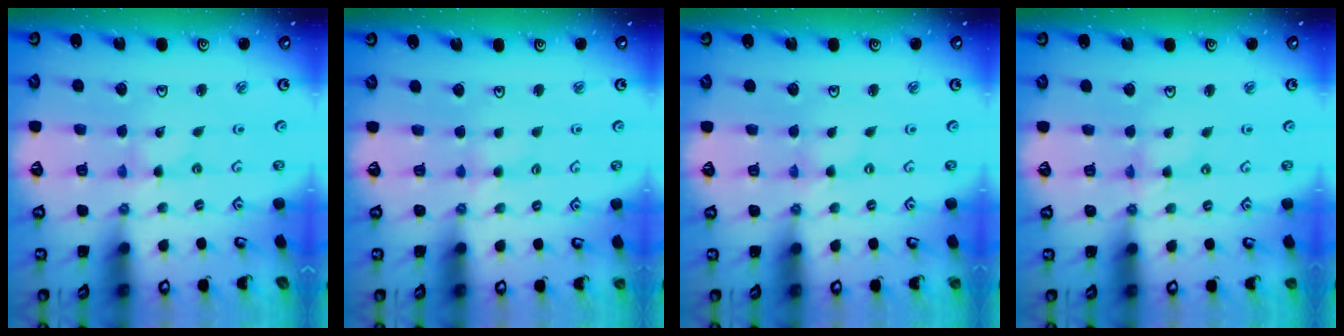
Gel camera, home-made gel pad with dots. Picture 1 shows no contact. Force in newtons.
{"total": 2.7, "press": 2.6, "slide": 0.5}
{"total": 0.0}
{"total": 1.7, "press": 1.6, "slide": 0.3}